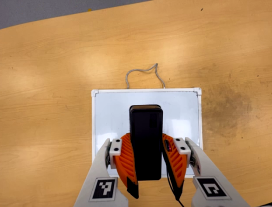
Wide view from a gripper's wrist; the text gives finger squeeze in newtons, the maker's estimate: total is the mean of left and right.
{"total": 6.7, "left": 5.7, "right": 7.6}